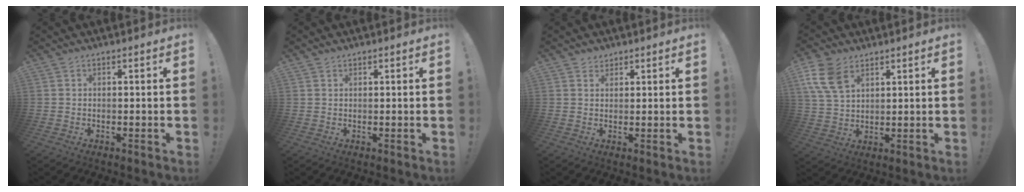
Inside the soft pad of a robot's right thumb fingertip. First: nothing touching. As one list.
[{"total": 0.8, "force": [0.8, 0.4, -0.1], "torque": [0.010, -0.005, 0.013]}, {"total": 2.2, "force": [1.8, 1.3, 0.1], "torque": [0.012, -0.012, 0.030]}, {"total": 10.3, "force": [5.4, 6.3, 6.1], "torque": [-0.129, -0.013, 0.105]}]